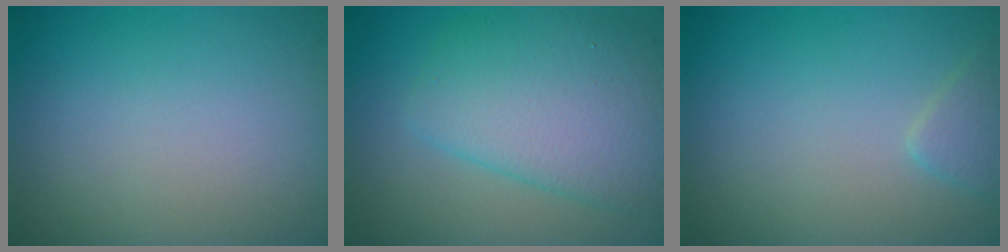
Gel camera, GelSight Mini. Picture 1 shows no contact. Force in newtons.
{"total": 6.7, "press": 6.7, "slide": 0.1}
{"total": 1.5, "press": 1.5, "slide": 0.1}